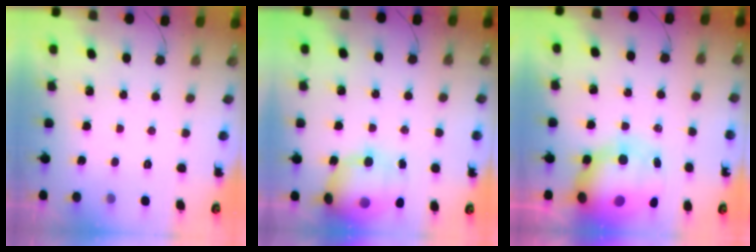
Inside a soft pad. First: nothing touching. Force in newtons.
{"total": 16.9, "press": 16.5, "slide": 3.7}
{"total": 14.6, "press": 14.2, "slide": 3.4}